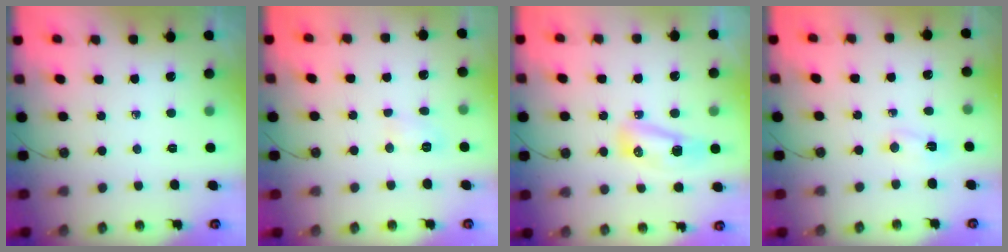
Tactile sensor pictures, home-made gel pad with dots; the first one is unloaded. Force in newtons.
{"total": 5.2, "press": 5.2, "slide": 0.6}
{"total": 11.2, "press": 9.1, "slide": 6.7}
{"total": 2.4, "press": 2.4, "slide": 0.5}